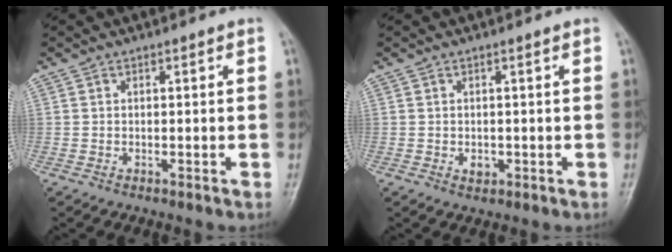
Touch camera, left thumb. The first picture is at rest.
{"total": 1.6, "force": [-0.1, 1.1, 1.1], "torque": [-0.011, -0.001, 0.002]}